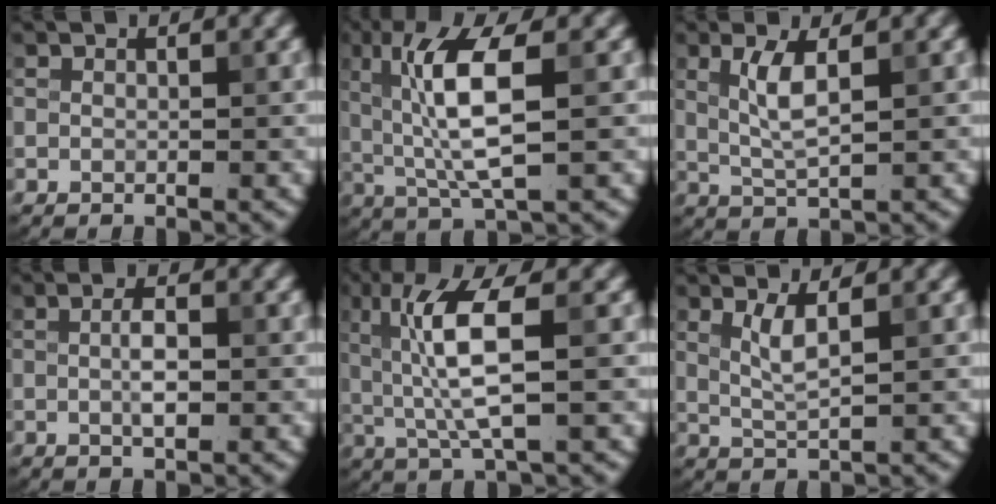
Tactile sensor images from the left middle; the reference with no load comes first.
{"total": 7.0, "force": [1.0, 1.8, 6.7], "torque": [-0.134, 0.001, 0.023]}
{"total": 3.1, "force": [0.8, 0.7, 2.9], "torque": [-0.065, 0.000, 0.018]}
{"total": 2.1, "force": [0.0, 0.7, 2.0], "torque": [-0.040, 0.001, -0.002]}
{"total": 6.3, "force": [0.8, 1.3, 6.1], "torque": [-0.130, 0.001, 0.019]}
{"total": 2.4, "force": [0.9, 0.5, 2.1], "torque": [-0.047, -0.004, 0.022]}